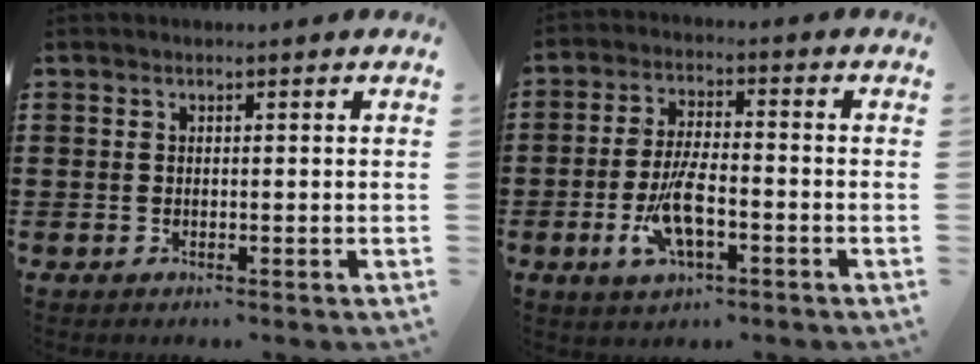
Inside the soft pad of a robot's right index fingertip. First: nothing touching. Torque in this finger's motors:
{"motor_torque": [2.14, 0.00, 0.36, 0.07]}